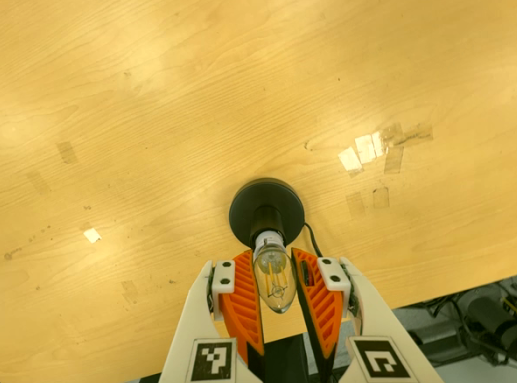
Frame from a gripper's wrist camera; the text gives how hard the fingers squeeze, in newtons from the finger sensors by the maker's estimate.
{"total": 8.6, "left": 7.7, "right": 9.4}